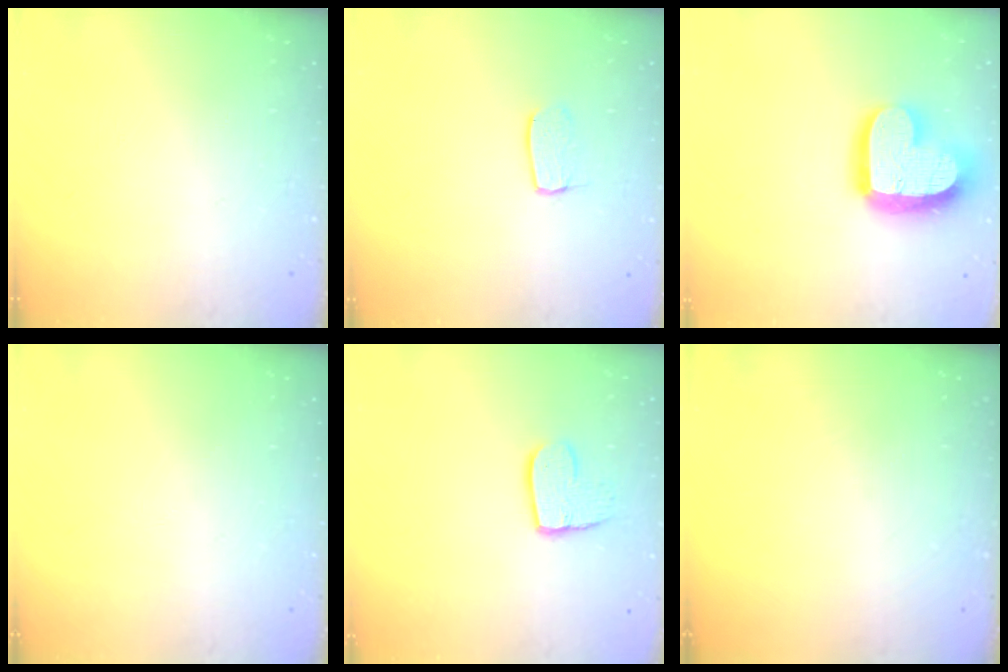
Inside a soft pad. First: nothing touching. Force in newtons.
{"total": 5.5, "press": 5.5, "slide": 0.2}
{"total": 19.0, "press": 19.0, "slide": 1.6}
{"total": 0.0}
{"total": 9.8, "press": 9.8, "slide": 0.7}
{"total": 0.0}